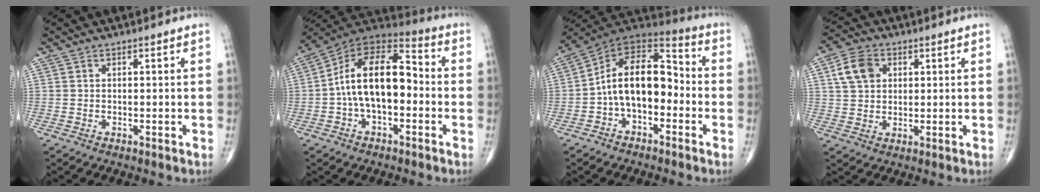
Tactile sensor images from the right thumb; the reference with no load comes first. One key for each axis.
{"total": 16.1, "fx": -1.5, "fy": 8.9, "fz": 13.4, "tx": -0.212, "ty": 0.051, "tz": -0.037}
{"total": 14.8, "fx": -2.6, "fy": 8.8, "fz": 11.6, "tx": -0.166, "ty": 0.061, "tz": -0.057}
{"total": 7.4, "fx": 2.4, "fy": 5.5, "fz": 4.3, "tx": -0.065, "ty": 0.003, "tz": 0.041}